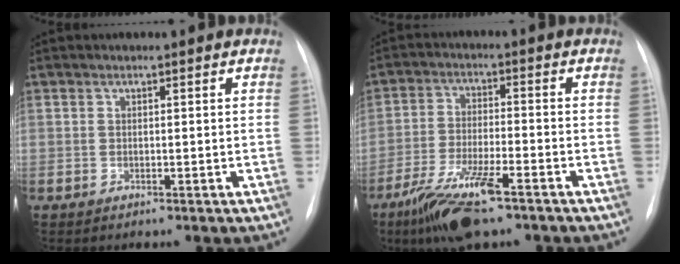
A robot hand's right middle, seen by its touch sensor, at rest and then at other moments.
{"total": 10.5, "force": [-6.8, 1.7, 7.9], "torque": [-0.161, -0.024, -0.121]}